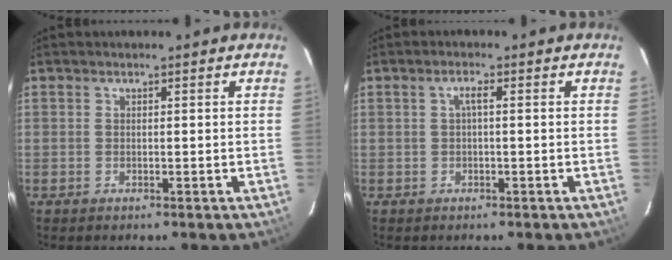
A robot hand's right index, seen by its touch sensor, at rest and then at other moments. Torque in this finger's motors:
{"motor_torque": [0.46, -0.07, 0.25, 0.05]}